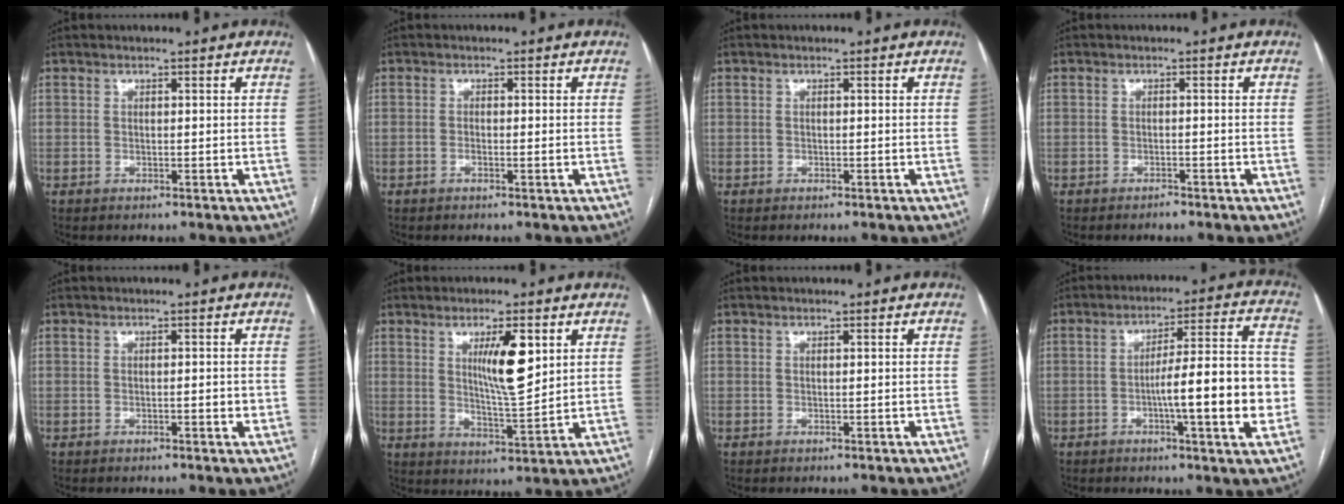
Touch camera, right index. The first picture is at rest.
{"total": 1.1, "force": [-0.5, 0.1, 0.9], "torque": [-0.018, 0.003, -0.008]}
{"total": 0.0}
{"total": 1.0, "force": [-0.9, 0.2, 0.4], "torque": [-0.009, 0.000, -0.013]}
{"total": 1.6, "force": [-0.4, 0.4, 1.5], "torque": [-0.024, 0.001, -0.006]}
{"total": 8.2, "force": [3.0, 1.3, 7.5], "torque": [-0.127, -0.008, 0.052]}
{"total": 0.0}
{"total": 14.1, "force": [-3.1, 1.0, 13.7], "torque": [-0.204, 0.013, -0.047]}